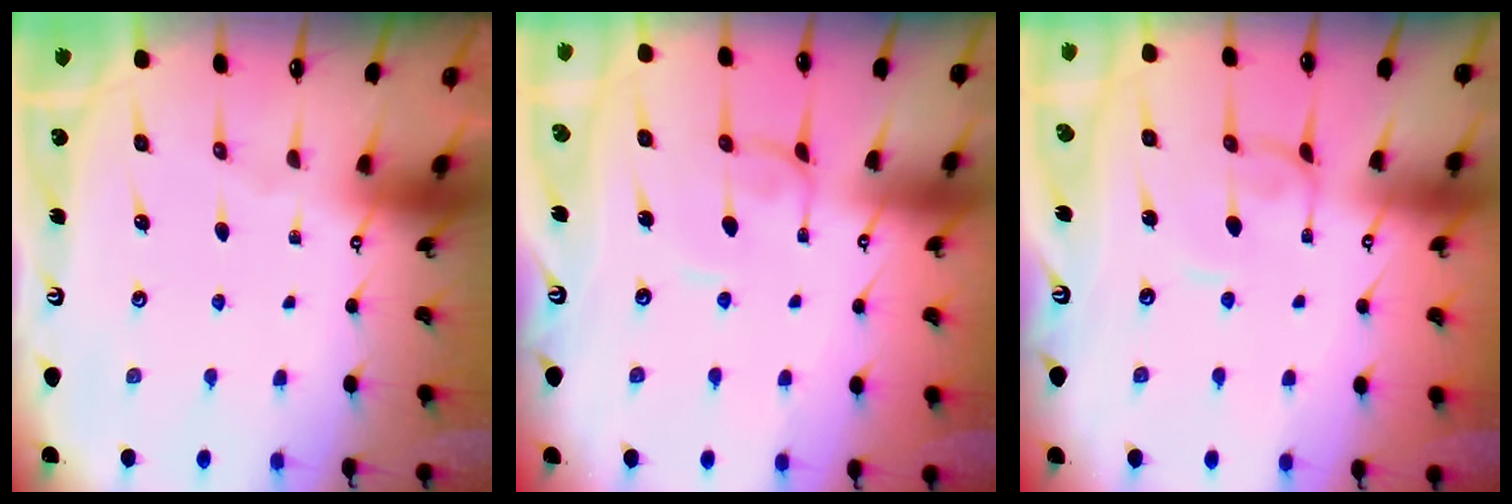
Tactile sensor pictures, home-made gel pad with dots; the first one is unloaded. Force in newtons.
{"total": 0.0}
{"total": 2.0, "press": 2.0, "slide": 0.1}